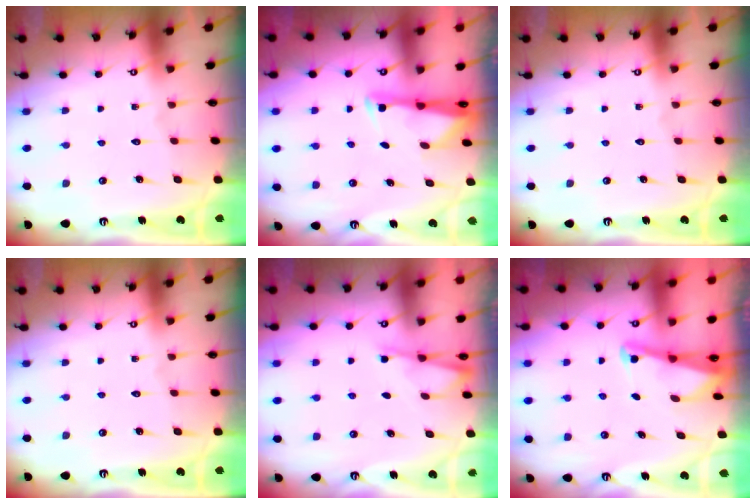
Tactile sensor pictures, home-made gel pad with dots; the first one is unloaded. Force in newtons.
{"total": 2.6, "press": 2.6, "slide": 0.4}
{"total": 0.0}
{"total": 0.0}
{"total": 1.9, "press": 1.8, "slide": 0.4}
{"total": 2.2, "press": 2.2, "slide": 0.3}